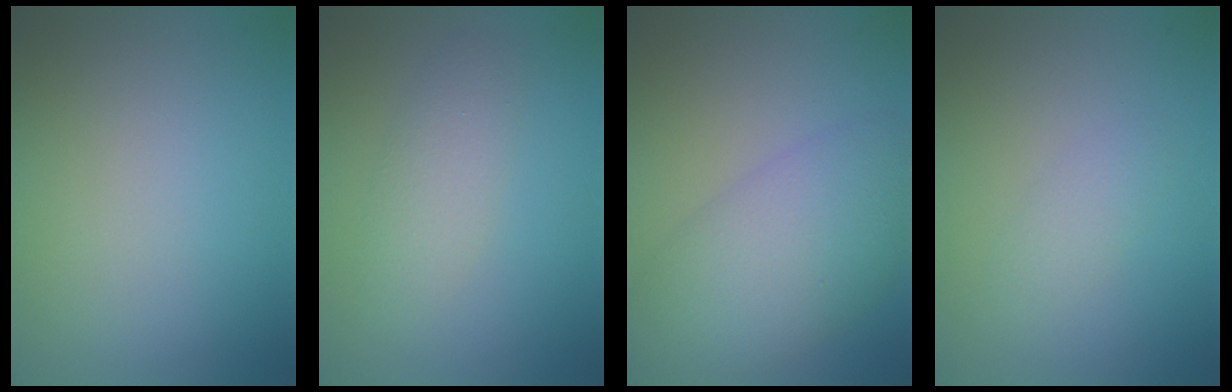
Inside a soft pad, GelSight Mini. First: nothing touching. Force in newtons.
{"total": 2.5, "press": 2.5, "slide": 0.1}
{"total": 7.3, "press": 7.3, "slide": 0.1}
{"total": 1.4, "press": 1.4, "slide": 0.1}